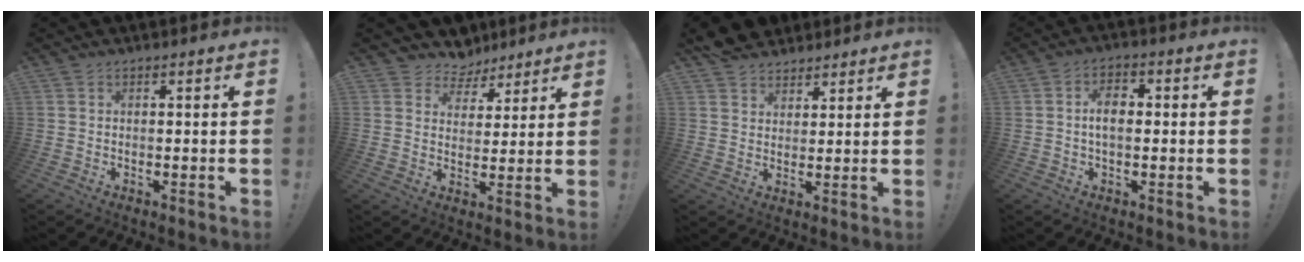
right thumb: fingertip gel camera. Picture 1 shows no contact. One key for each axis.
{"total": 6.9, "fx": 5.0, "fy": 4.6, "fz": 0.5, "tx": -0.007, "ty": -0.041, "tz": 0.099}
{"total": 6.2, "fx": 5.0, "fy": 3.7, "fz": 0.6, "tx": -0.013, "ty": -0.032, "tz": 0.098}
{"total": 6.1, "fx": 0.0, "fy": 3.5, "fz": 5.0, "tx": -0.070, "ty": 0.007, "tz": -0.002}